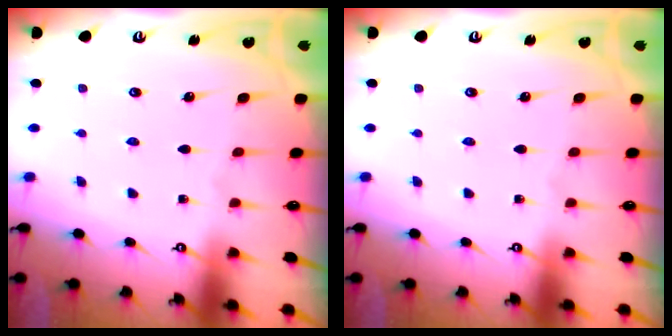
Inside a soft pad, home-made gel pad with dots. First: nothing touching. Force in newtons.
{"total": 0.0}